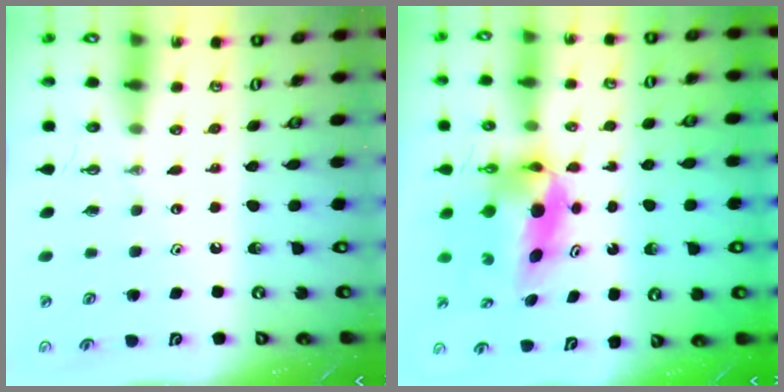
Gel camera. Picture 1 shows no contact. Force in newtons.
{"total": 7.1, "press": 6.7, "slide": 2.4}